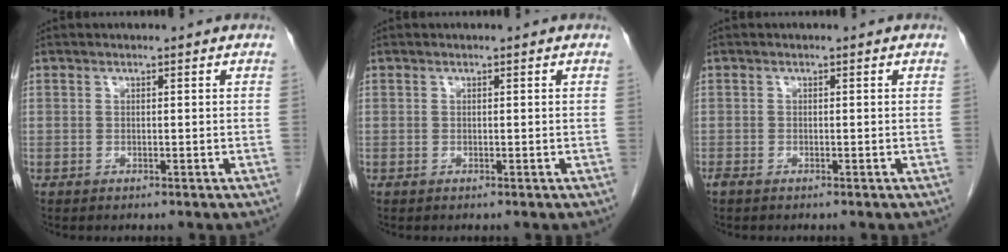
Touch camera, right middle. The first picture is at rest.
{"total": 0.0}
{"total": 0.6, "force": [-0.5, 0.2, 0.3], "torque": [-0.015, -0.003, -0.012]}